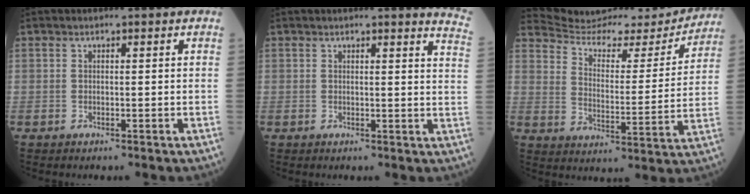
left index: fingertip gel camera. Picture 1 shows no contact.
{"total": 6.5, "force": [6.3, -0.3, 1.7], "torque": [-0.010, -0.051, 0.034]}
{"total": 19.0, "force": [18.3, 3.3, 3.6], "torque": [-0.059, -0.035, 0.249]}